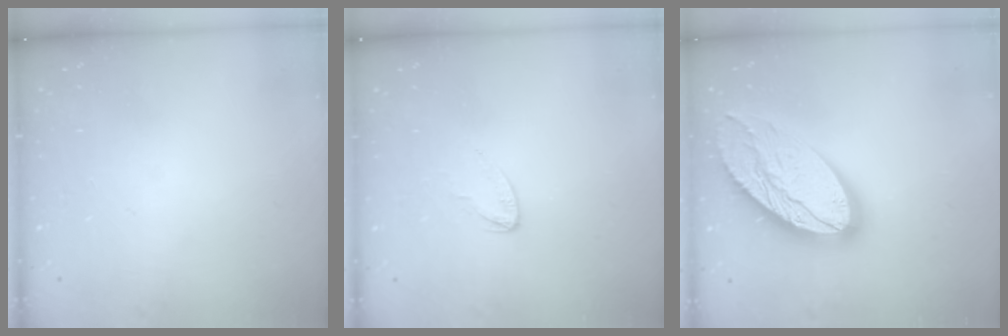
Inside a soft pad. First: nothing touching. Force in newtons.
{"total": 2.1, "press": 2.1, "slide": 0.2}
{"total": 21.6, "press": 21.5, "slide": 1.9}